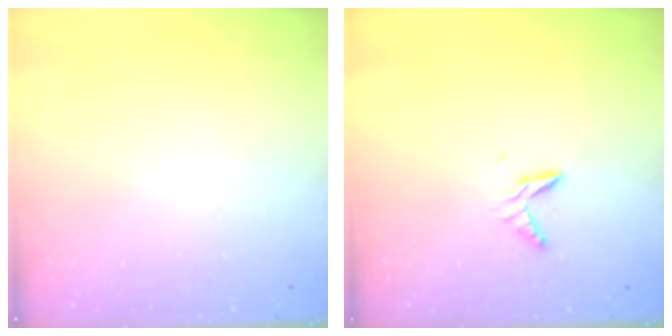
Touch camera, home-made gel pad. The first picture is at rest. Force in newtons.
{"total": 6.2, "press": 6.1, "slide": 0.4}